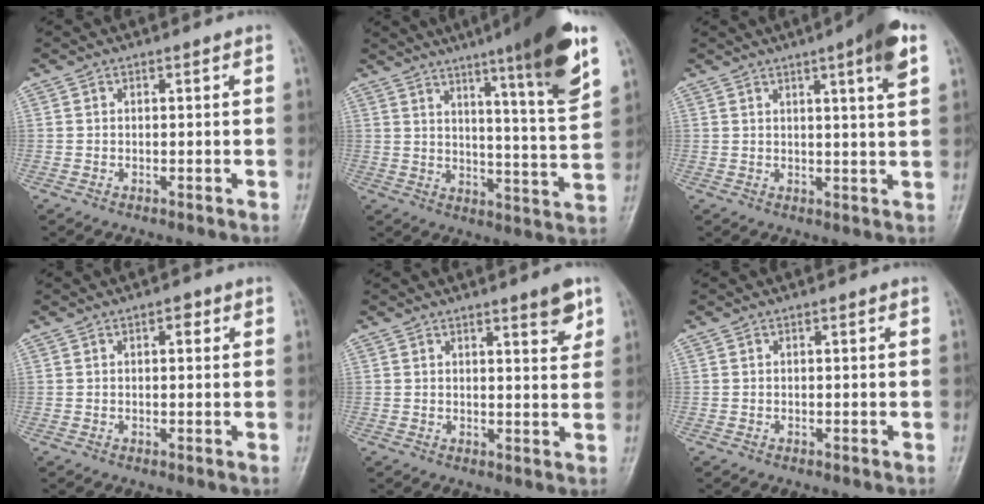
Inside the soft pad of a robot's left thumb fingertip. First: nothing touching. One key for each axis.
{"total": 18.1, "fx": 10.6, "fy": 1.4, "fz": 14.6, "tx": -0.196, "ty": -0.052, "tz": 0.149}
{"total": 7.8, "fx": 3.8, "fy": 0.6, "fz": 6.7, "tx": -0.093, "ty": -0.012, "tz": 0.049}
{"total": 1.8, "fx": 0.8, "fy": 0.9, "fz": 1.4, "tx": -0.012, "ty": 0.001, "tz": 0.008}
{"total": 4.6, "fx": 2.8, "fy": 1.0, "fz": 3.5, "tx": -0.039, "ty": -0.018, "tz": 0.037}
{"total": 0.0}